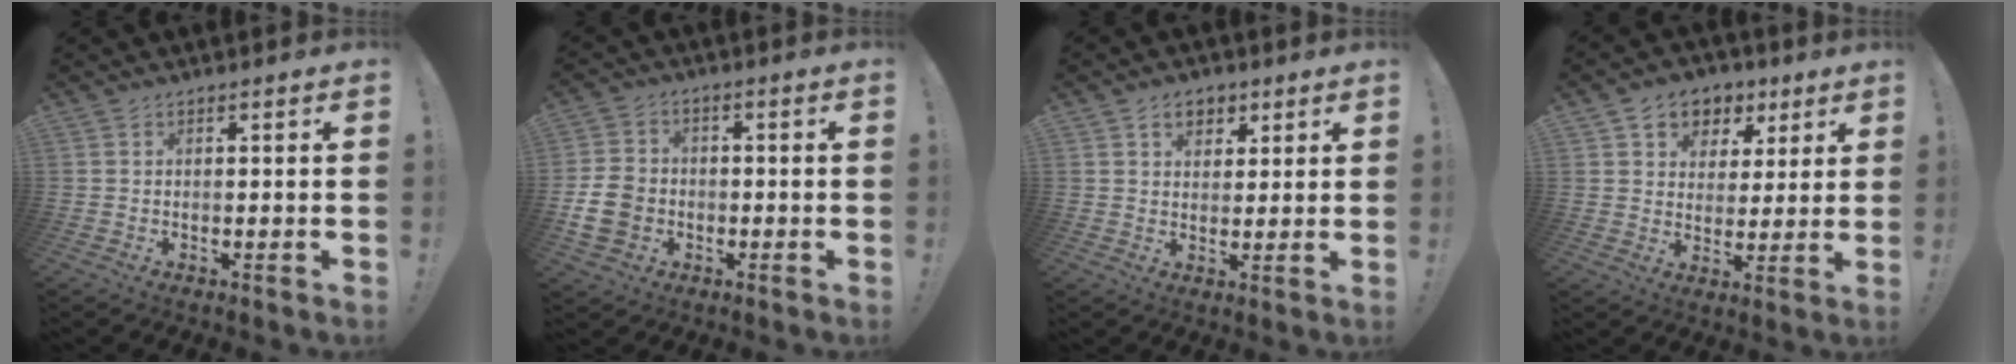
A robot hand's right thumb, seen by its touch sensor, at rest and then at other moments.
{"total": 10.4, "force": [-2.6, 8.3, 5.5], "torque": [-0.101, 0.021, -0.048]}
{"total": 5.9, "force": [2.9, 4.5, 2.5], "torque": [-0.032, -0.007, 0.053]}
{"total": 7.6, "force": [3.6, 6.5, 1.5], "torque": [-0.027, -0.018, 0.073]}